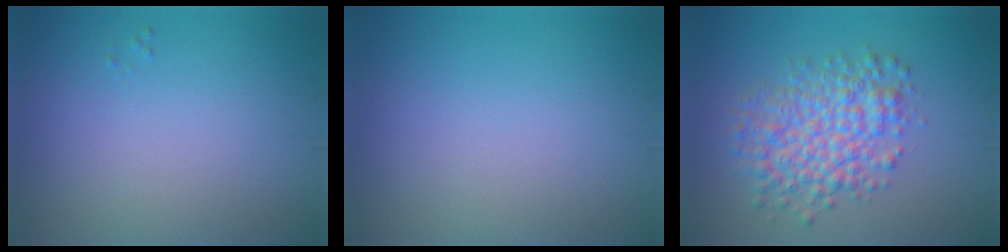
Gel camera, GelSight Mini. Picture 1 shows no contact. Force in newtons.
{"total": 0.0}
{"total": 5.7, "press": 5.7, "slide": 0.1}